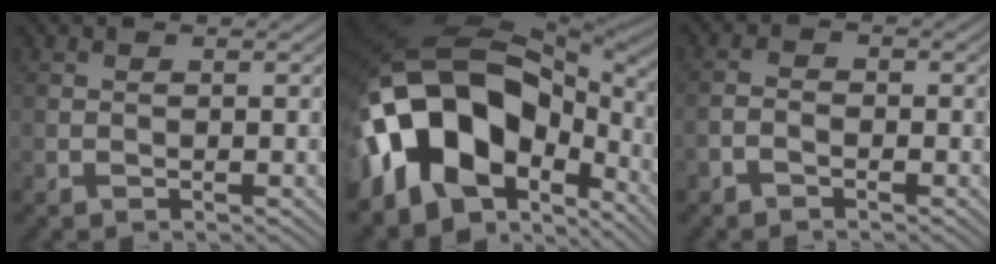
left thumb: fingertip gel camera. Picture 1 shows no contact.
{"total": 19.2, "force": [-4.0, 11.2, 15.1], "torque": [-0.301, -0.002, -0.064]}
{"total": 1.5, "force": [-1.2, 0.6, 0.7], "torque": [-0.014, 0.004, -0.029]}